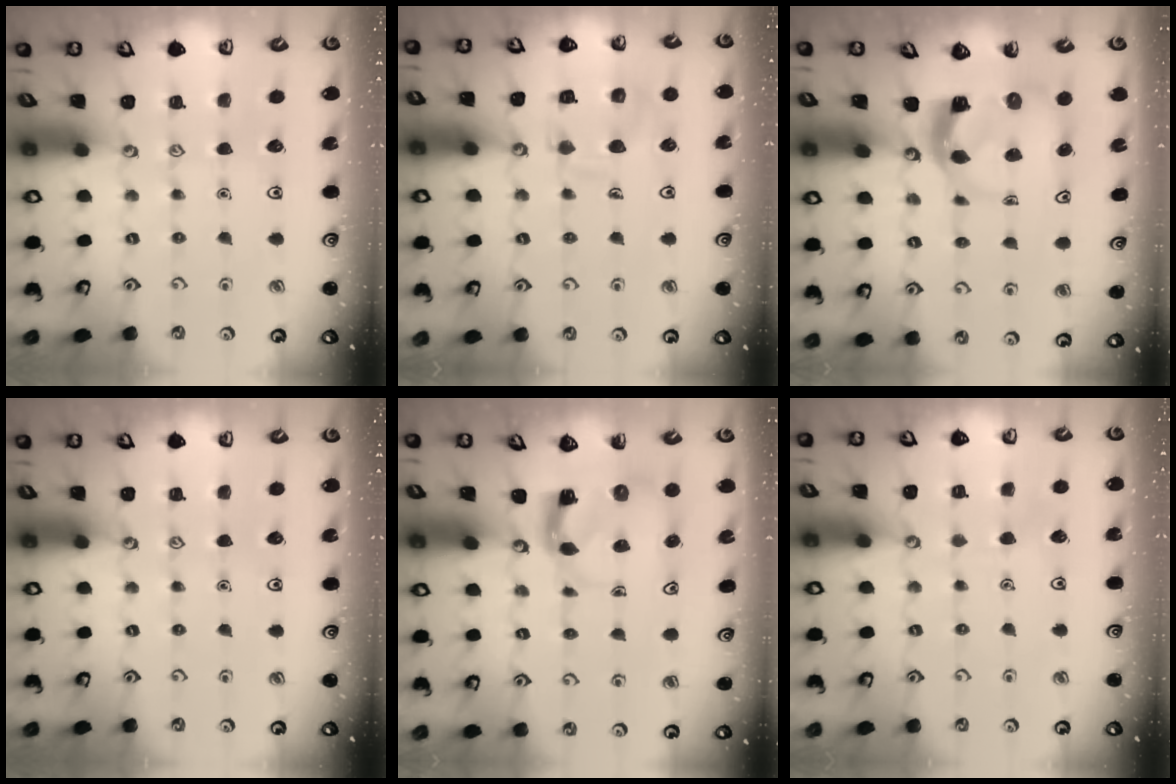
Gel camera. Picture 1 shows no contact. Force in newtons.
{"total": 10.1, "press": 10.1, "slide": 0.6}
{"total": 4.8, "press": 4.7, "slide": 0.8}
{"total": 0.0}
{"total": 3.9, "press": 3.9, "slide": 0.7}
{"total": 1.4, "press": 1.4, "slide": 0.1}